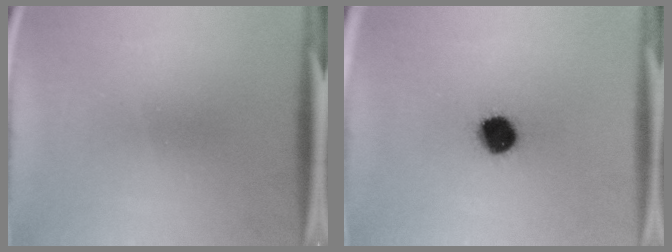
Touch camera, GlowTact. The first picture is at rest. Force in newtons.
{"total": 9.5}